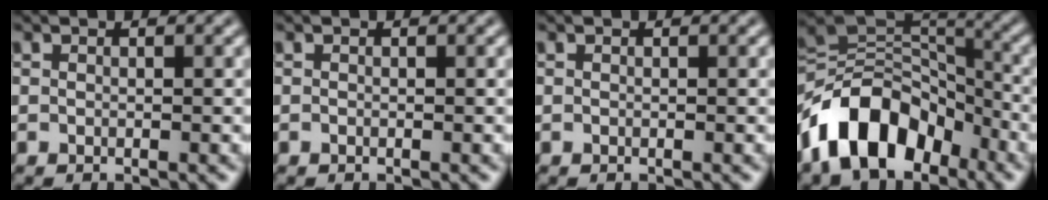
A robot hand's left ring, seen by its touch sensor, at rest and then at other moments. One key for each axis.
{"total": 0.0}
{"total": 0.0}
{"total": 10.5, "fx": -5.9, "fy": 6.3, "fz": 5.9, "tx": -0.087, "ty": 0.013, "tz": -0.118}